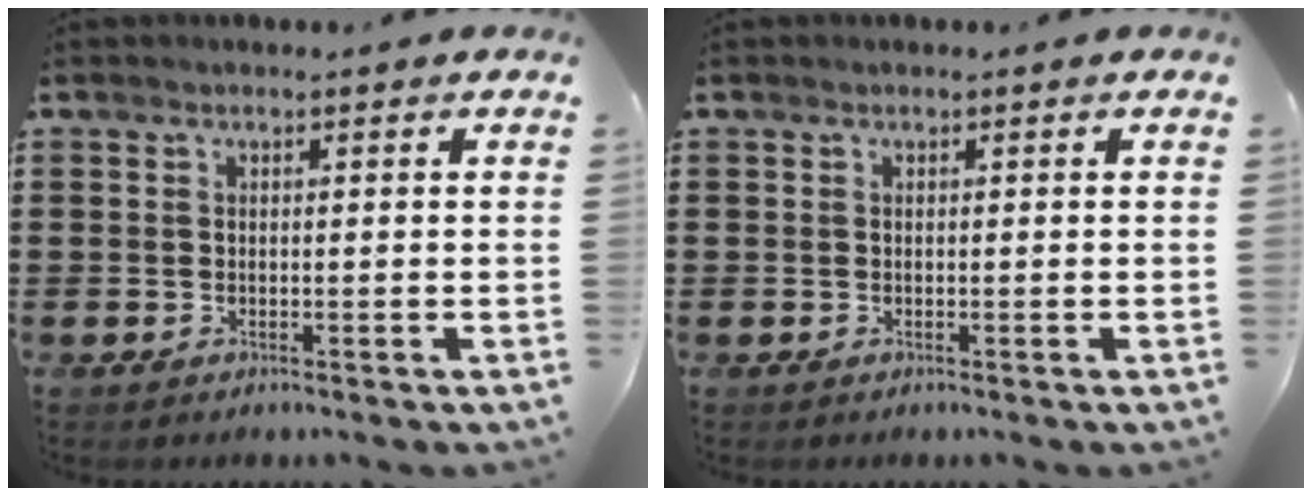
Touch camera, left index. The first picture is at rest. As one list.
[{"total": 0.0}]